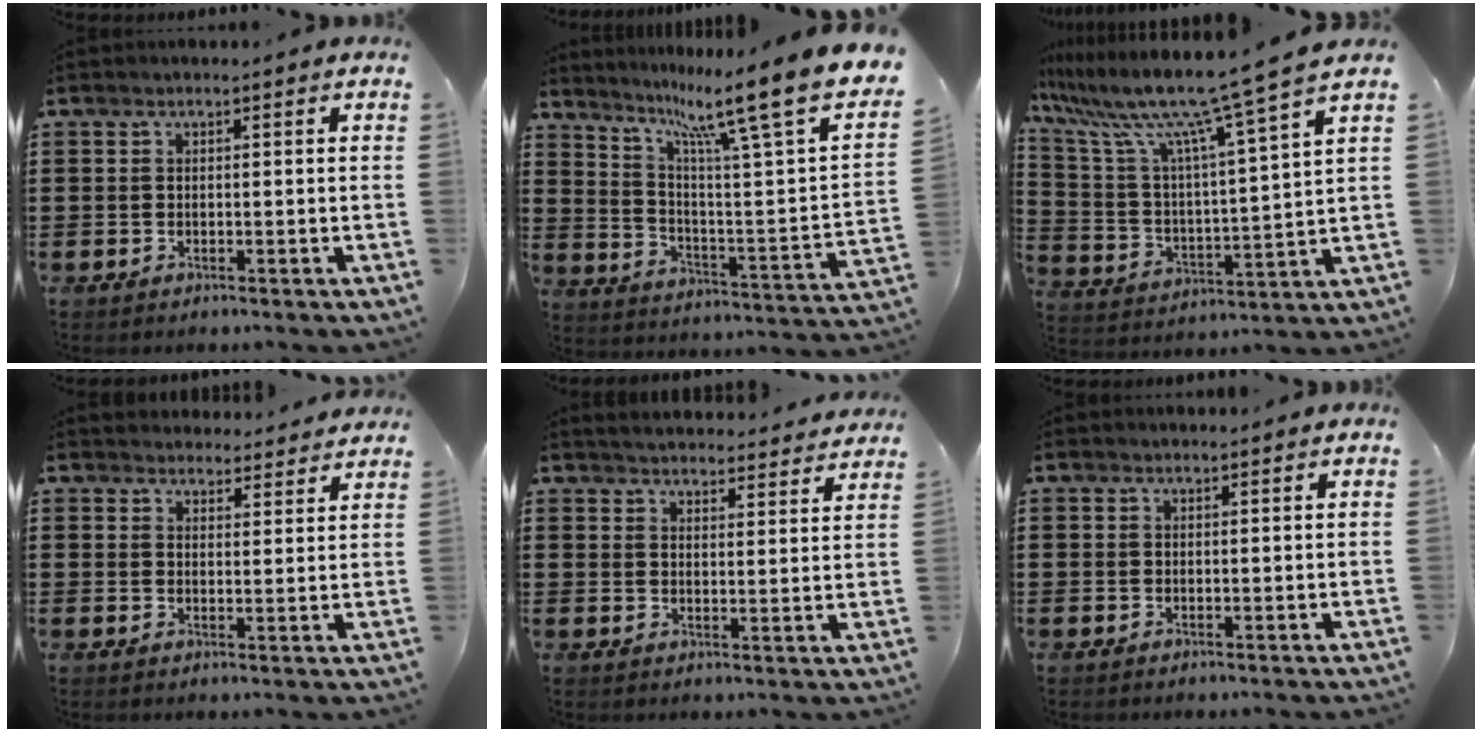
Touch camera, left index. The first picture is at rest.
{"total": 12.7, "force": [8.9, 0.1, 9.0], "torque": [-0.179, -0.071, 0.129]}
{"total": 10.6, "force": [8.9, -0.9, 5.6], "torque": [-0.148, -0.066, 0.140]}
{"total": 3.5, "force": [3.5, 0.5, -0.1], "torque": [-0.002, -0.018, 0.064]}
{"total": 3.7, "force": [3.7, -0.2, 0.1], "torque": [-0.019, -0.025, 0.065]}
{"total": 0.6, "force": [0.5, 0.1, 0.1], "torque": [-0.003, 0.000, 0.012]}